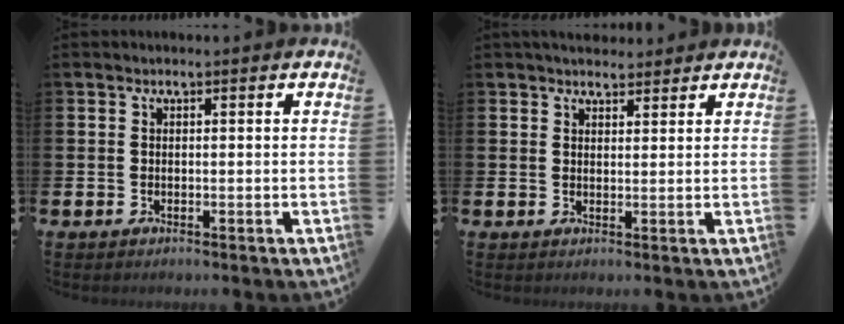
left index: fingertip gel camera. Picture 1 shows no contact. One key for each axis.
{"total": 3.2, "fx": 3.0, "fy": 1.0, "fz": 0.2, "tx": 0.000, "ty": -0.013, "tz": 0.053}